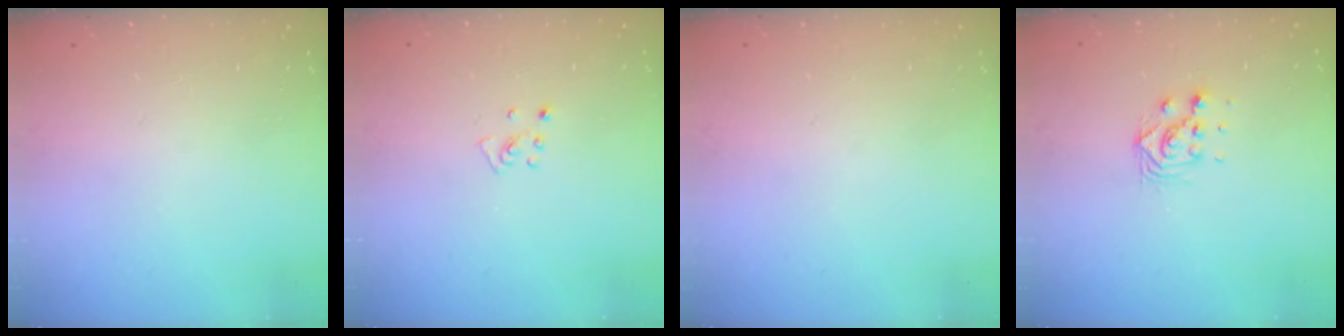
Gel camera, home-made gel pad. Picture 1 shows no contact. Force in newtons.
{"total": 3.8, "press": 3.8, "slide": 0.4}
{"total": 0.0}
{"total": 6.1, "press": 6.1, "slide": 0.2}